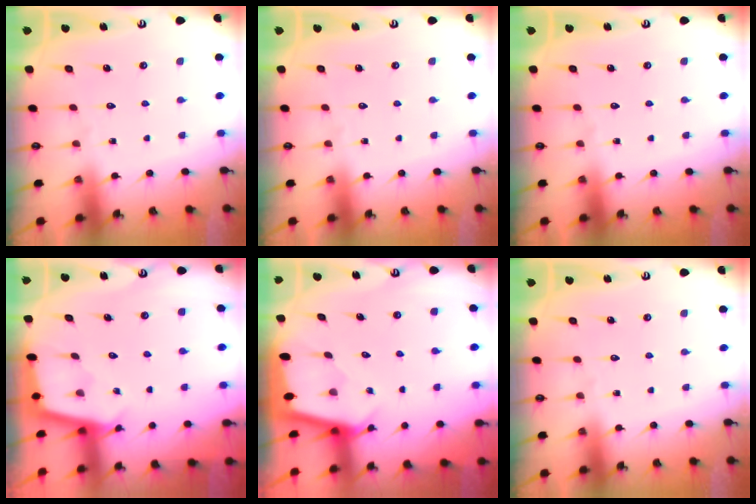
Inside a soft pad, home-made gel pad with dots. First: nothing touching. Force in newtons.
{"total": 0.0}
{"total": 0.0}
{"total": 2.6, "press": 2.6, "slide": 0.2}
{"total": 2.3, "press": 2.3, "slide": 0.1}
{"total": 0.0}